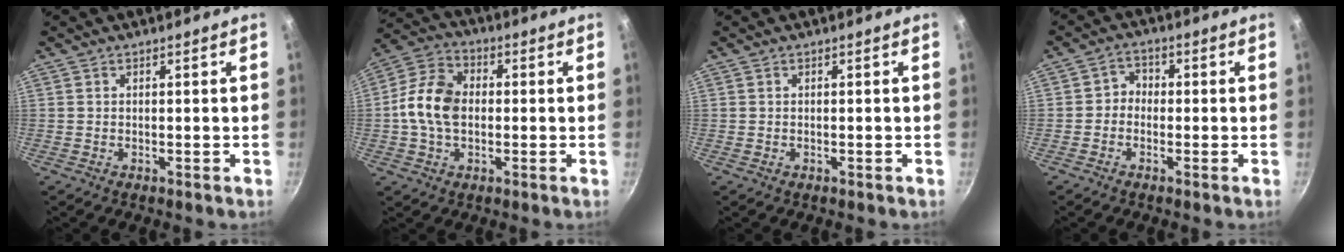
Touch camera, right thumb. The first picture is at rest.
{"total": 11.1, "force": [-0.4, 7.9, 7.9], "torque": [-0.133, 0.026, -0.023]}
{"total": 0.0}
{"total": 2.9, "force": [-0.9, 2.5, 1.2], "torque": [0.000, 0.017, -0.024]}